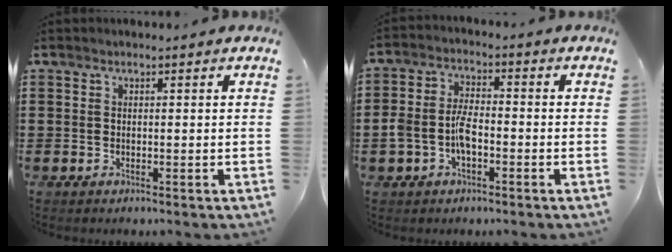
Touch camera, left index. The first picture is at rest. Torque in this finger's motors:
{"motor_torque": [0.60, 0.28, 0.38, 0.12]}